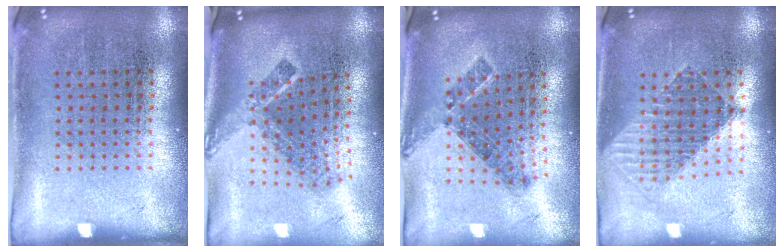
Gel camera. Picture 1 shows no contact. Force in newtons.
{"total": 2.2, "press": 1.5, "slide": 1.7}
{"total": 0.8, "press": 0.7, "slide": 0.4}
{"total": 1.5, "press": 1.3, "slide": 0.7}